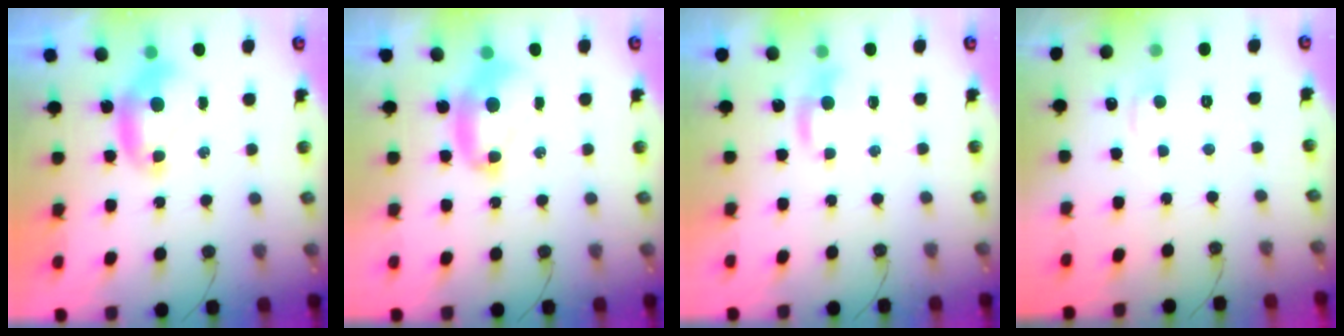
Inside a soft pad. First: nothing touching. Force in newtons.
{"total": 2.3, "press": 2.3, "slide": 0.3}
{"total": 1.2, "press": 1.2, "slide": 0.4}
{"total": 0.8, "press": 0.1, "slide": 0.8}